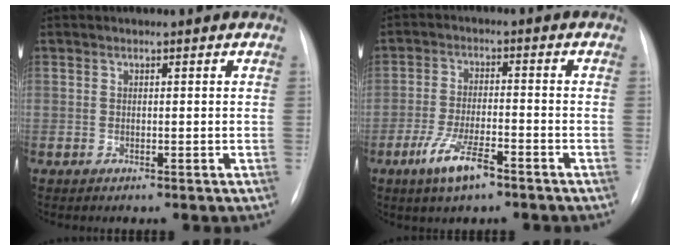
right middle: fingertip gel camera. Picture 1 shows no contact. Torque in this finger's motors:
{"motor_torque": [1.03, -0.78, 0.53, 0.07]}